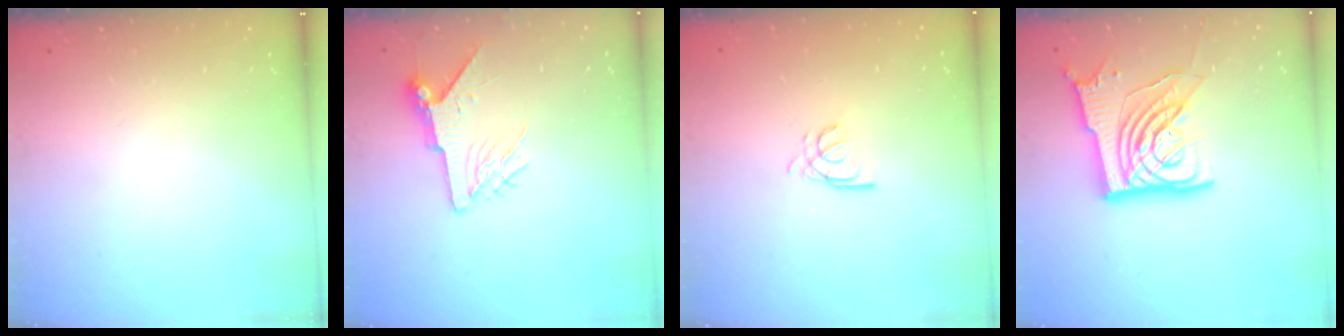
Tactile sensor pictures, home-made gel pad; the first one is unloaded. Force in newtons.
{"total": 7.2, "press": 7.2, "slide": 0.9}
{"total": 5.0, "press": 5.0, "slide": 0.4}
{"total": 19.2, "press": 19.1, "slide": 2.3}